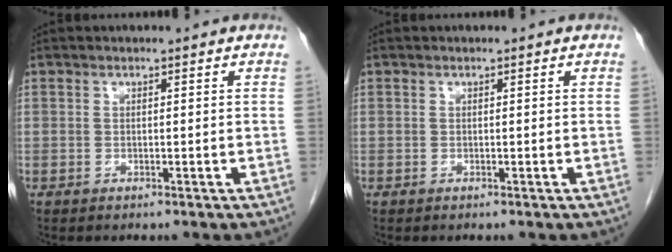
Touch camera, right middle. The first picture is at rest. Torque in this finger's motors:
{"motor_torque": [0.00, 0.00, 0.00, 0.00]}